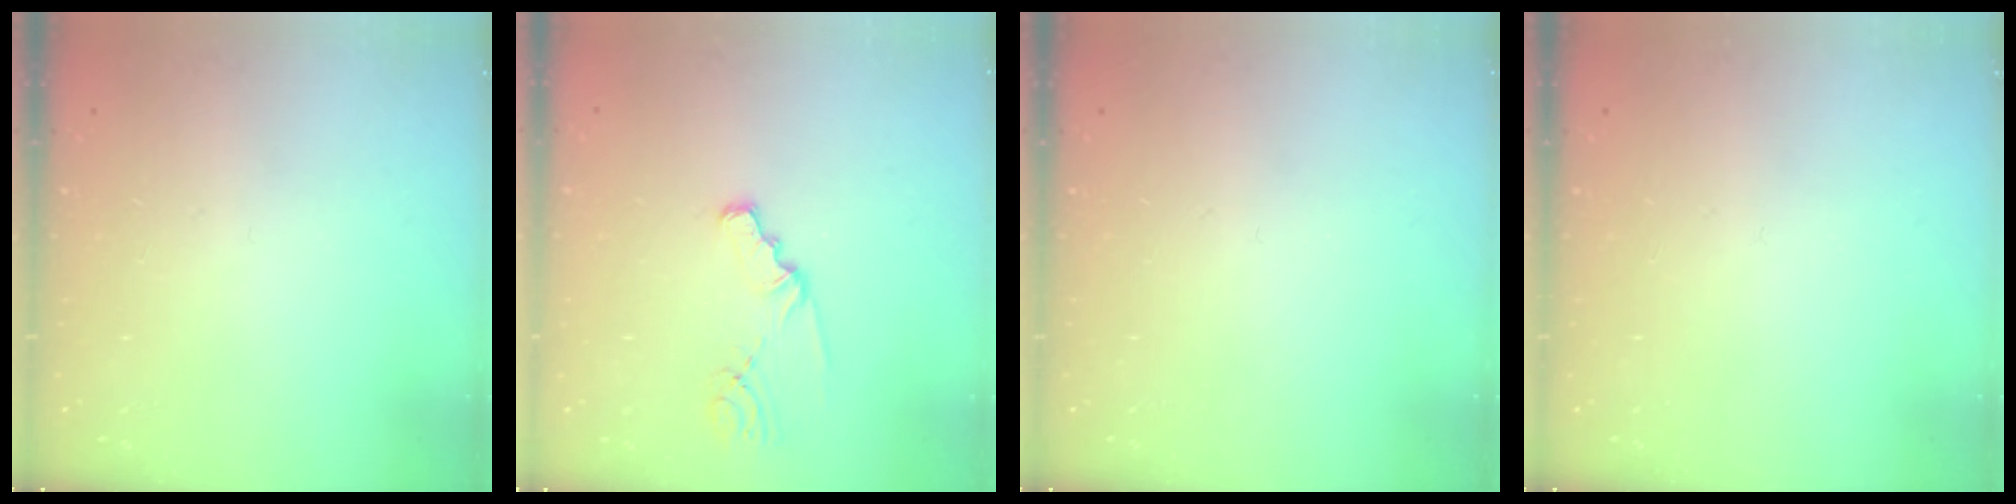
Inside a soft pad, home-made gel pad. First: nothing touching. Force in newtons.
{"total": 1.9, "press": 1.9, "slide": 0.3}
{"total": 0.0}
{"total": 0.0}